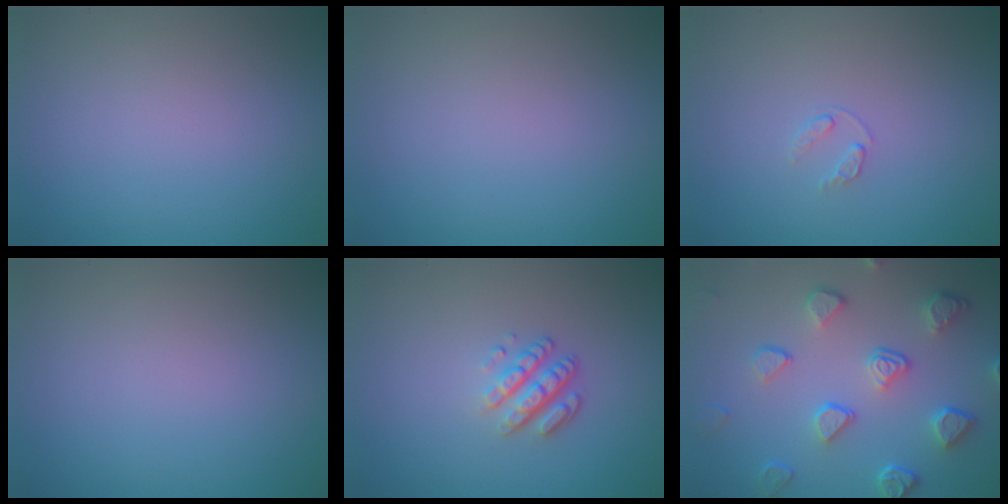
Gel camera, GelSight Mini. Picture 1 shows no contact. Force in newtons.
{"total": 0.0}
{"total": 0.8, "press": 0.5, "slide": 0.6}
{"total": 0.0}
{"total": 3.3, "press": 2.4, "slide": 2.3}
{"total": 4.6, "press": 3.9, "slide": 2.4}